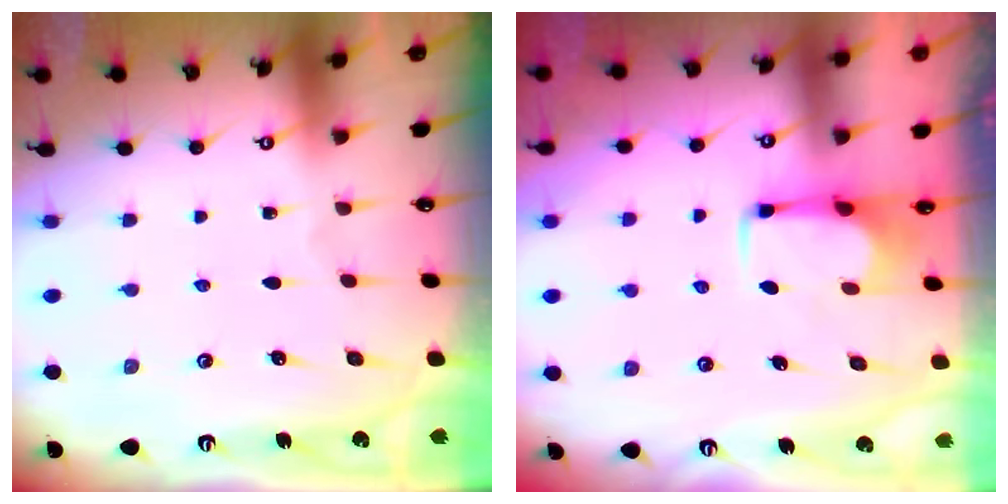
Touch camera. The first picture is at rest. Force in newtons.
{"total": 2.8, "press": 2.8, "slide": 0.3}